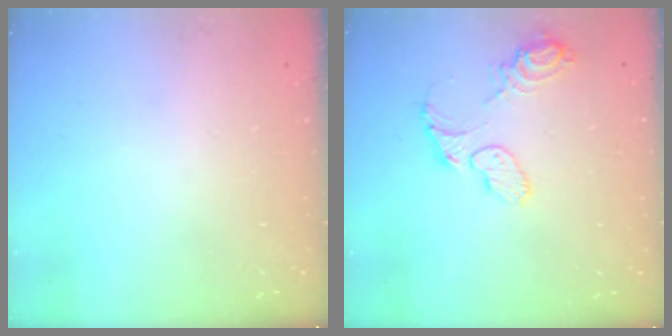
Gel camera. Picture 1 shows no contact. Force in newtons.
{"total": 9.1, "press": 9.1, "slide": 0.6}